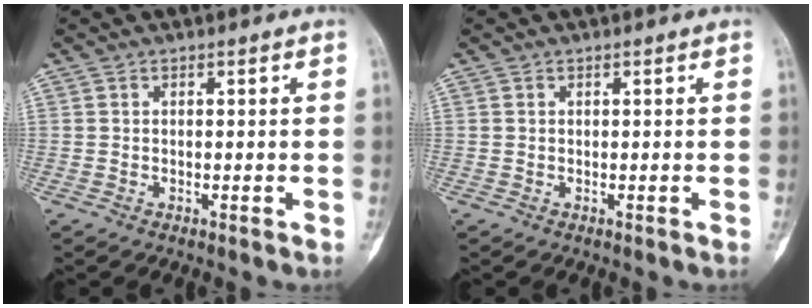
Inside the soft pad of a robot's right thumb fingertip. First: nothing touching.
{"total": 0.0}